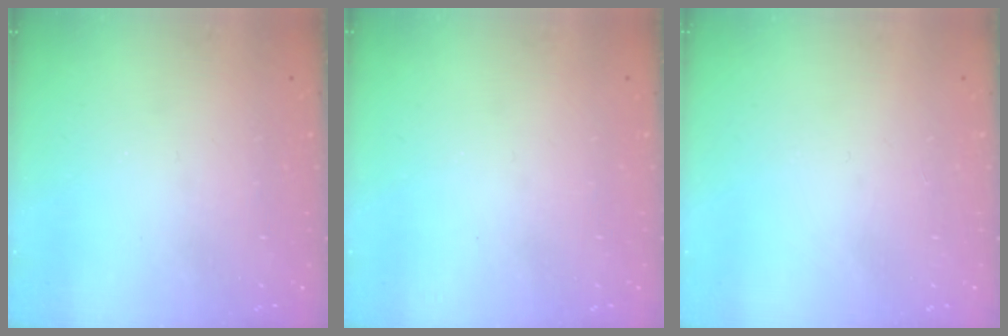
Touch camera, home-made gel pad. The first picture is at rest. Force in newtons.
{"total": 0.0}
{"total": 0.0}